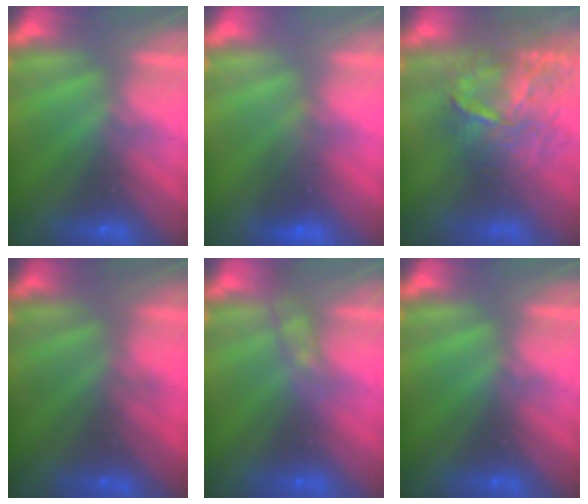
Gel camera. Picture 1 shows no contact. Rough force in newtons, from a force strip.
{"total": 1.8}
{"total": 10.5}
{"total": 2.1}
{"total": 2.8}
{"total": 0.0}